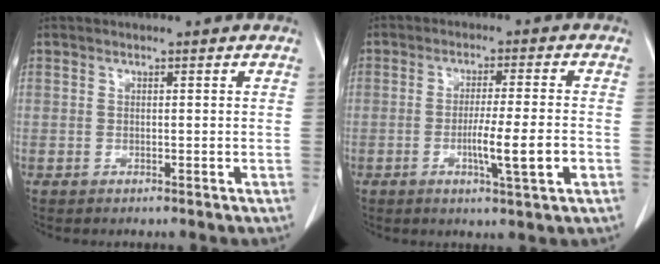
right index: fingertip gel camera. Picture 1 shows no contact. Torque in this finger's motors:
{"motor_torque": [0.43, -0.13, 0.37, 0.06]}